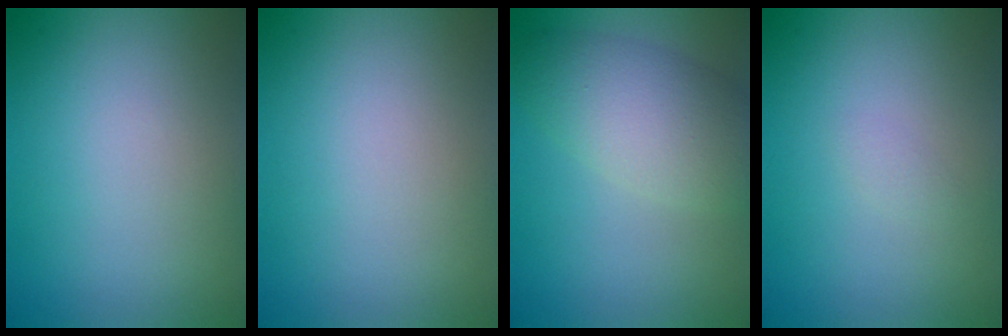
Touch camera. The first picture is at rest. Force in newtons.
{"total": 0.0}
{"total": 5.3, "press": 5.3, "slide": 0.3}
{"total": 0.6, "press": 0.6, "slide": 0.0}